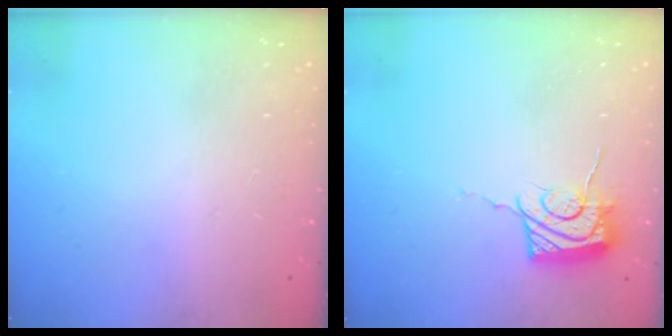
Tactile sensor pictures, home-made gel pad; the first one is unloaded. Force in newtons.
{"total": 12.2, "press": 12.0, "slide": 1.8}